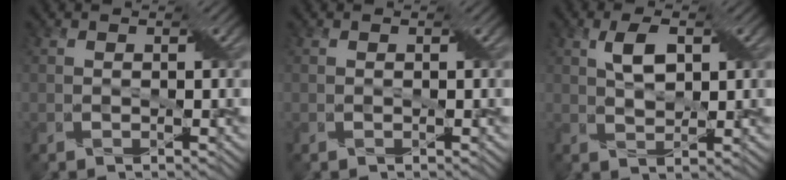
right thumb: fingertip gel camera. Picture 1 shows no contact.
{"total": 0.0}
{"total": 4.0, "force": [1.3, 1.9, 3.3], "torque": [-0.073, 0.007, 0.027]}